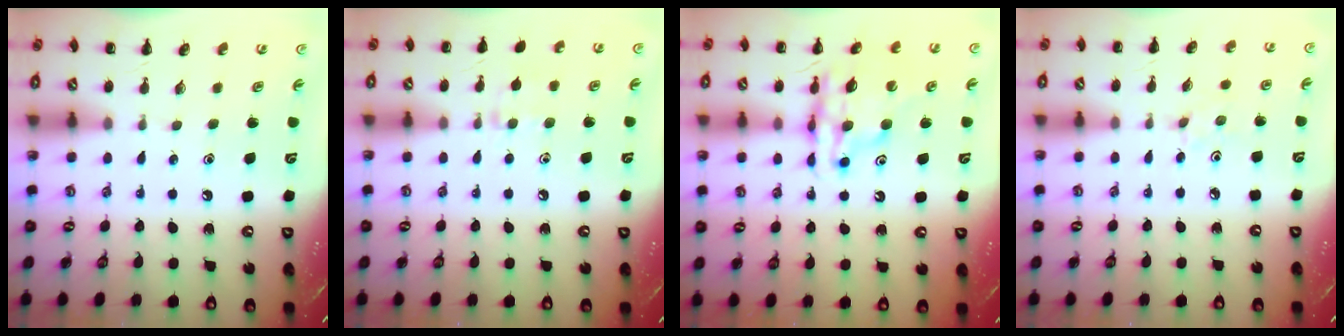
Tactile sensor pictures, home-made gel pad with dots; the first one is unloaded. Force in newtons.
{"total": 6.4, "press": 6.0, "slide": 2.3}
{"total": 12.4, "press": 11.8, "slide": 3.6}
{"total": 2.4, "press": 2.3, "slide": 0.8}